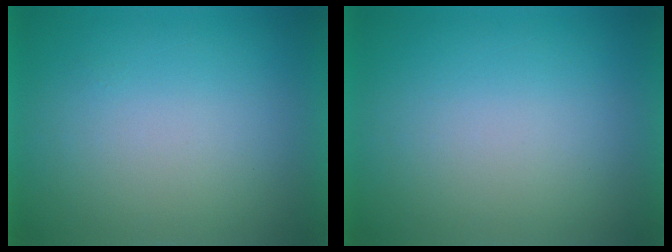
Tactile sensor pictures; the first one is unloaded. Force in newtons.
{"total": 0.0}